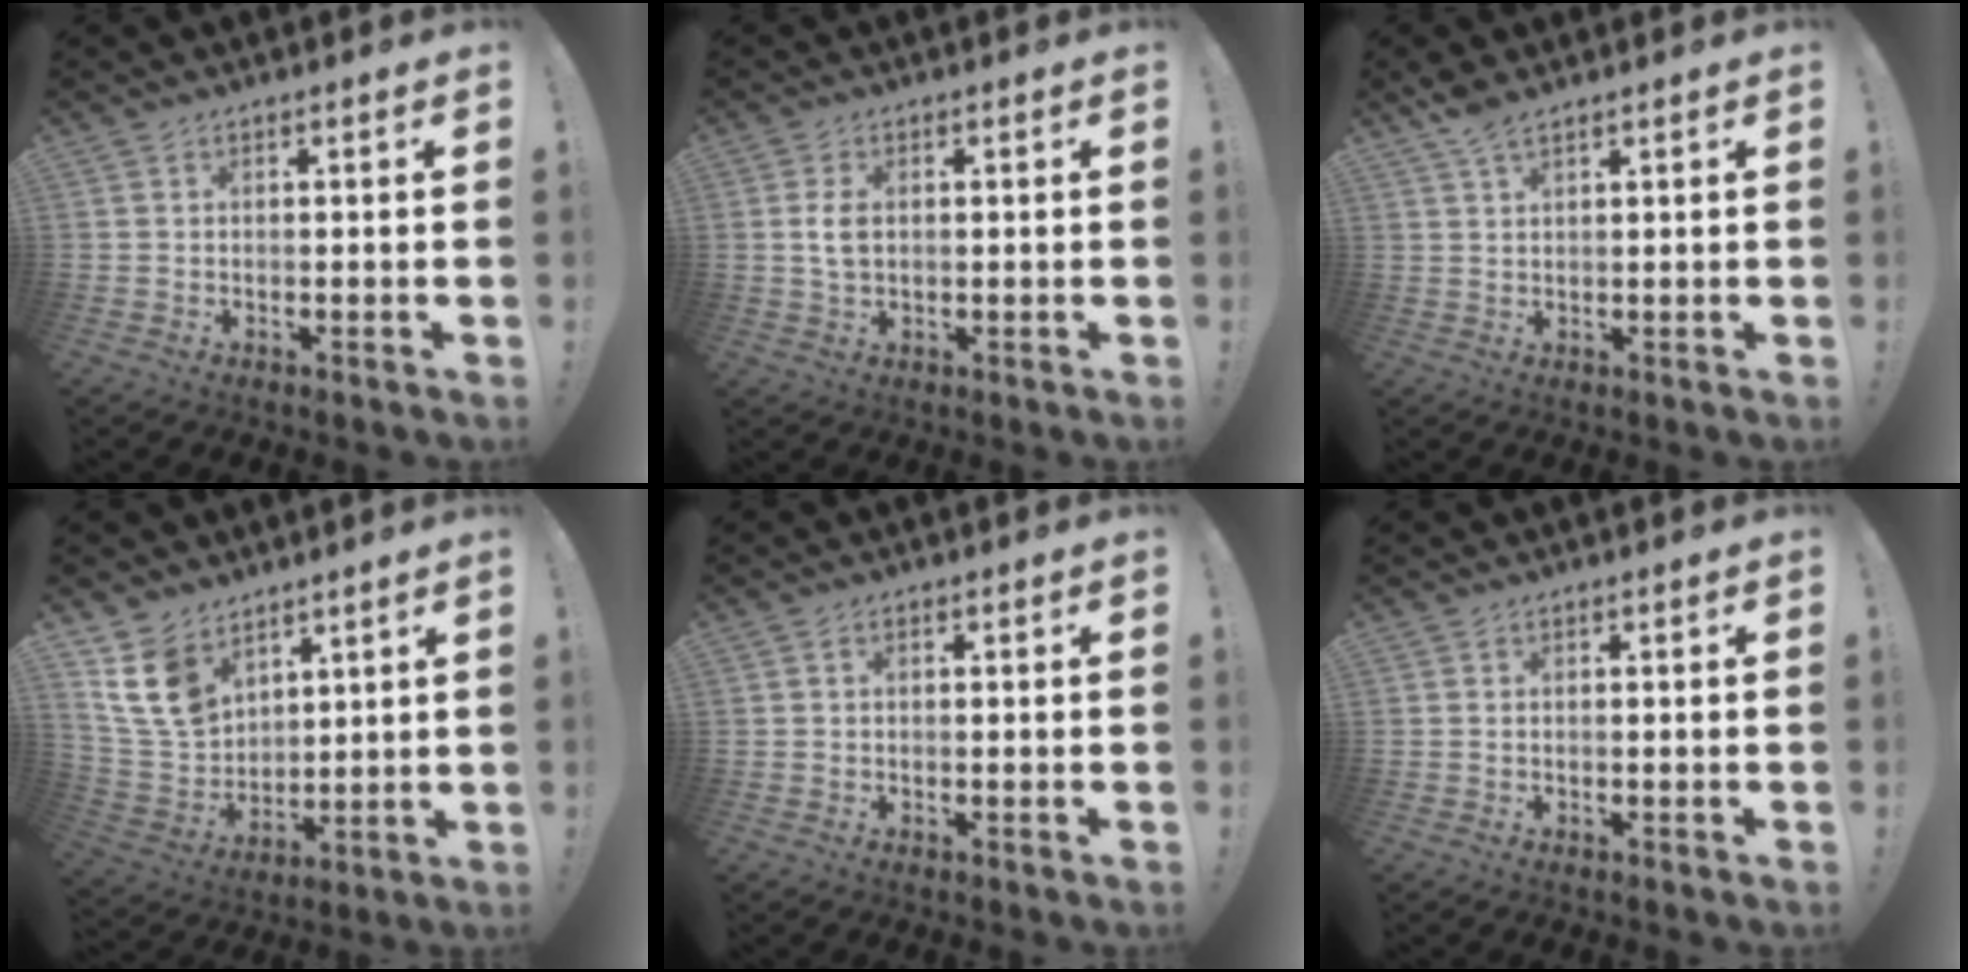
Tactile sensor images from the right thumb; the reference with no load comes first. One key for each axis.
{"total": 4.1, "fx": 0.5, "fy": 2.7, "fz": 3.0, "tx": -0.064, "ty": -0.002, "tz": 0.004}
{"total": 3.9, "fx": 3.0, "fy": 1.0, "fz": 2.4, "tx": -0.051, "ty": -0.012, "tz": 0.054}
{"total": 15.2, "fx": 9.1, "fy": 9.9, "fz": 7.0, "tx": -0.145, "ty": -0.049, "tz": 0.184}
{"total": 0.7, "fx": -0.1, "fy": 0.6, "fz": 0.4, "tx": -0.007, "ty": 0.002, "tz": -0.001}
{"total": 0.0}